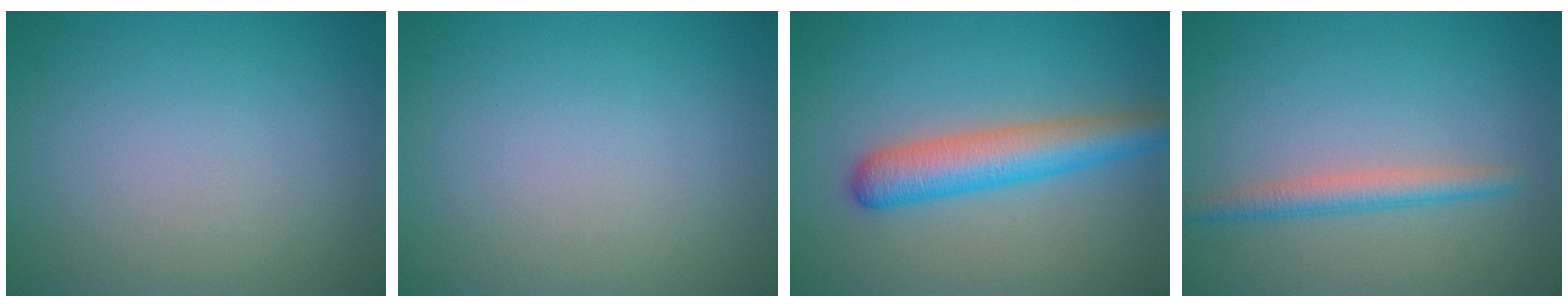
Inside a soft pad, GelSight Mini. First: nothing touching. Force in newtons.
{"total": 0.0}
{"total": 5.1, "press": 5.1, "slide": 0.1}
{"total": 2.3, "press": 2.3, "slide": 0.1}